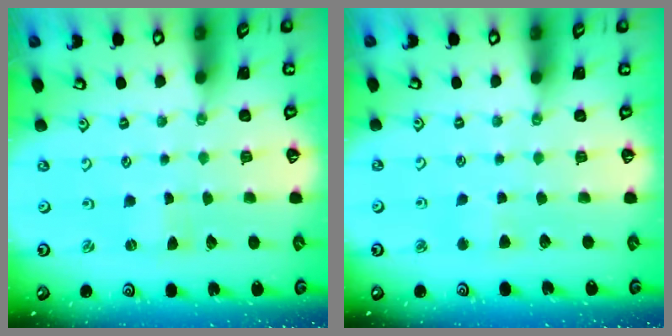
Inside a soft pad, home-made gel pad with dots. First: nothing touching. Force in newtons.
{"total": 2.5, "press": 2.5, "slide": 0.5}